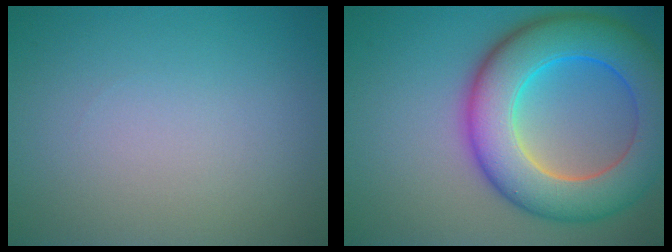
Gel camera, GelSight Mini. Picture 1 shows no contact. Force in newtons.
{"total": 10.8, "press": 10.8, "slide": 0.3}